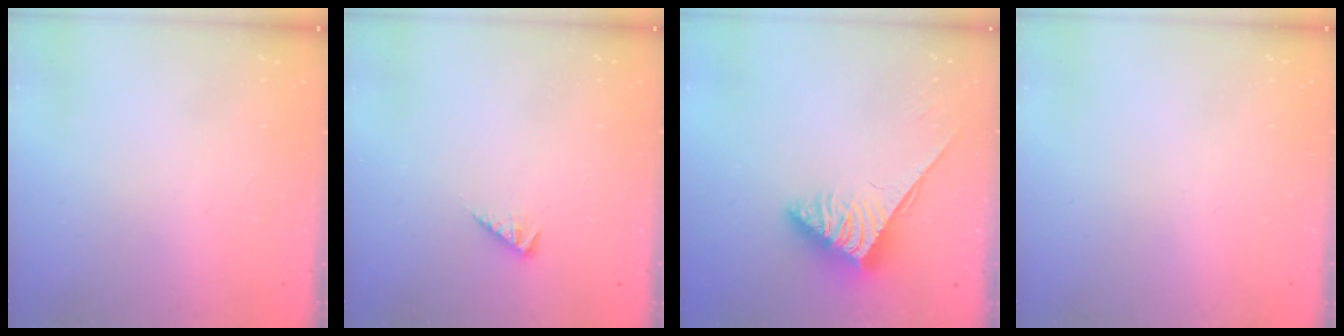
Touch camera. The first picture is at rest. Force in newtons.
{"total": 3.5, "press": 3.4, "slide": 0.6}
{"total": 3.9, "press": 3.8, "slide": 0.5}
{"total": 0.0}